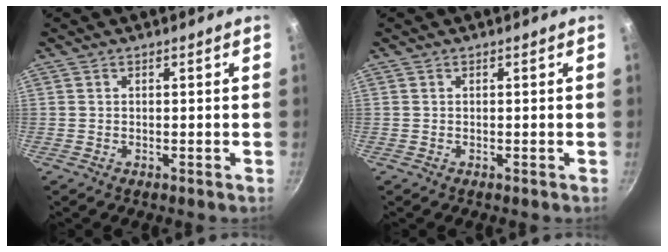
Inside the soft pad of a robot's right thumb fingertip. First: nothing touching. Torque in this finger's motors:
{"motor_torque": [0.14, 0.14, 0.00, 0.00, 0.00]}